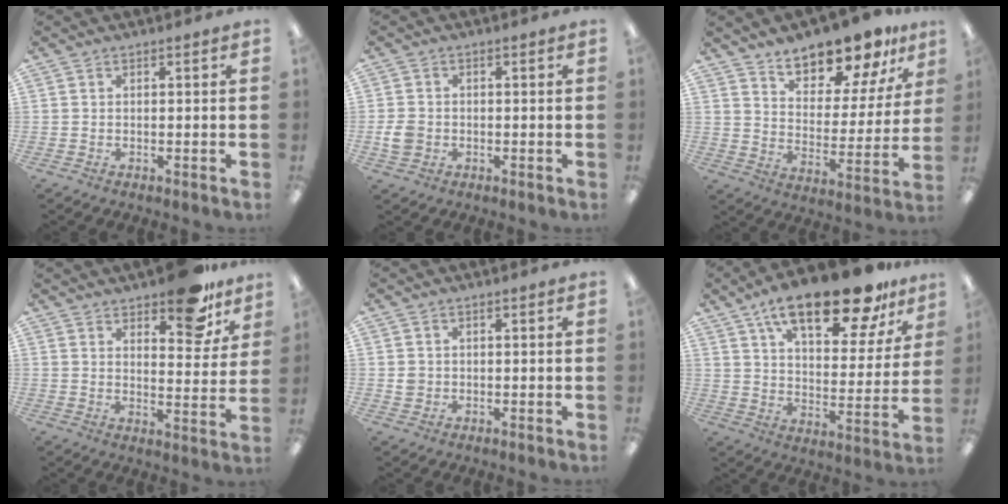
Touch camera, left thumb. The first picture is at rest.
{"total": 4.0, "force": [-0.7, 3.4, 2.1], "torque": [-0.033, 0.003, -0.012]}
{"total": 14.0, "force": [12.7, 4.0, 4.5], "torque": [-0.073, -0.098, 0.226]}
{"total": 12.5, "force": [9.6, 4.7, 6.5], "torque": [-0.074, -0.064, 0.166]}
{"total": 2.0, "force": [0.2, 1.9, 0.6], "torque": [-0.003, 0.001, 0.001]}
{"total": 21.2, "force": [14.9, 7.2, 13.2], "torque": [-0.210, -0.083, 0.247]}